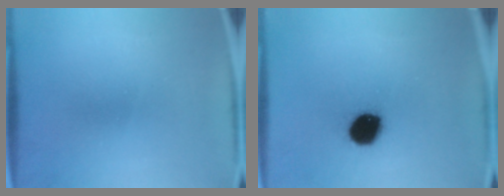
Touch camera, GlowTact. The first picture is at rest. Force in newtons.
{"total": 11.3}